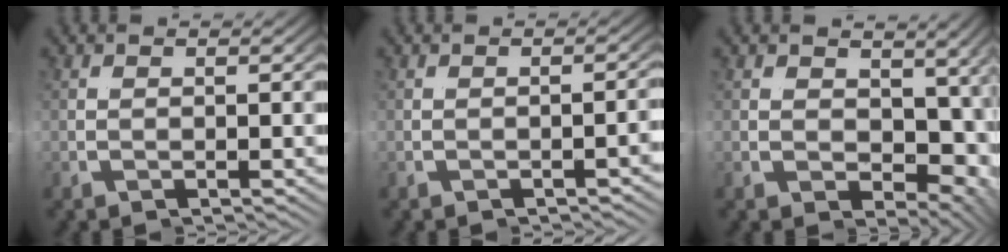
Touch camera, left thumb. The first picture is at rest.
{"total": 1.0, "force": [-0.2, -1.0, 0.0], "torque": [-0.005, 0.007, -0.006]}
{"total": 7.6, "force": [0.9, 5.0, 5.6], "torque": [-0.081, -0.006, 0.020]}